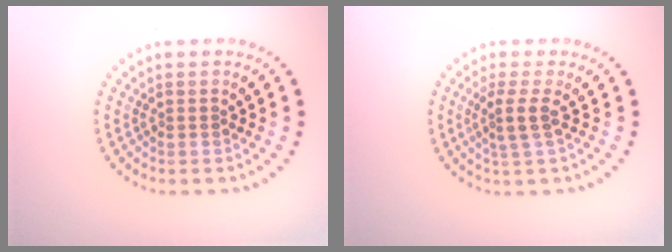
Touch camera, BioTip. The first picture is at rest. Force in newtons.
{"total": 2.0, "press": 1.5, "slide": 1.3}